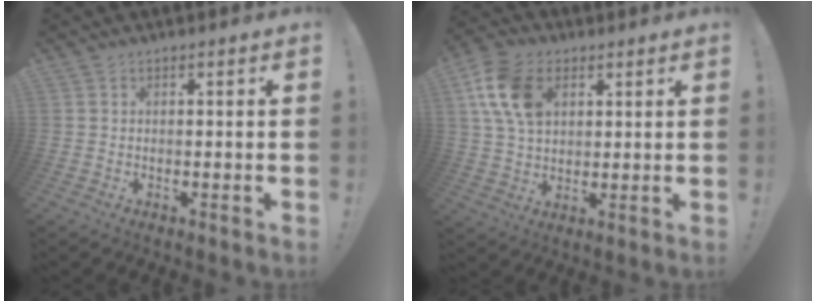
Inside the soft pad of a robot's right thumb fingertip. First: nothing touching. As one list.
[{"total": 14.0, "force": [4.8, 9.8, 8.8], "torque": [-0.161, -0.007, 0.093]}]